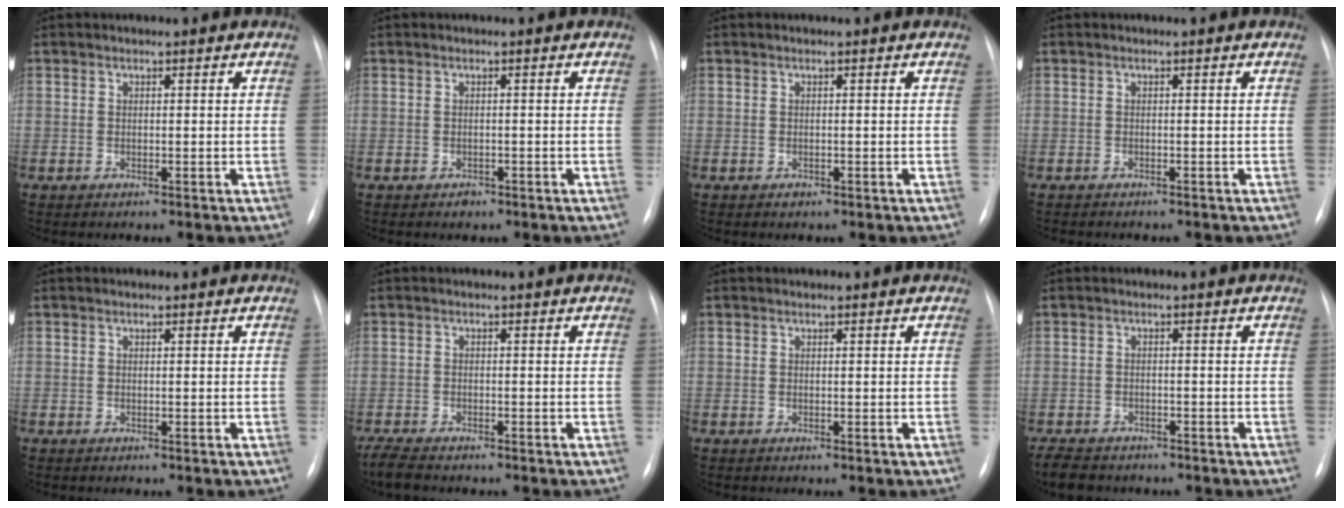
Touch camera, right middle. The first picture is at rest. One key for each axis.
{"total": 1.0, "fx": -0.7, "fy": 0.7, "fz": 0.2, "tx": -0.003, "ty": 0.001, "tz": -0.010}
{"total": 0.5, "fx": -0.4, "fy": 0.4, "fz": 0.2, "tx": -0.003, "ty": 0.000, "tz": -0.005}
{"total": 3.1, "fx": -2.6, "fy": 0.8, "fz": 1.3, "tx": -0.020, "ty": -0.005, "tz": -0.026}
{"total": 0.0}
{"total": 4.1, "fx": -3.5, "fy": 1.0, "fz": 1.9, "tx": -0.039, "ty": -0.012, "tz": -0.055}
{"total": 0.0}
{"total": 6.0, "fx": -5.0, "fy": 2.6, "fz": 1.9, "tx": -0.033, "ty": -0.008, "tz": -0.073}